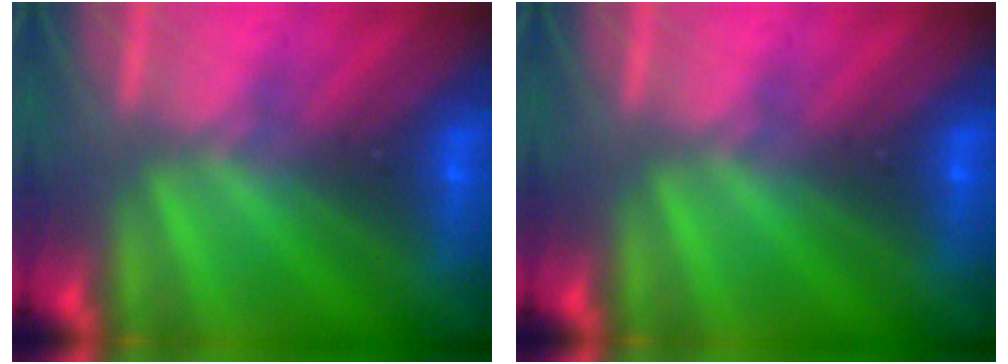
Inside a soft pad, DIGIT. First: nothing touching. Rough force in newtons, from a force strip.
{"total": 0.0}